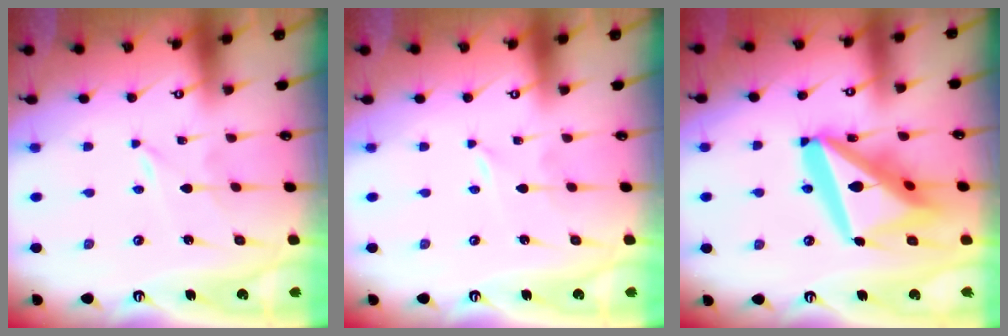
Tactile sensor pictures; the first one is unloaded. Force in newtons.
{"total": 0.0}
{"total": 23.3, "press": 23.1, "slide": 2.9}